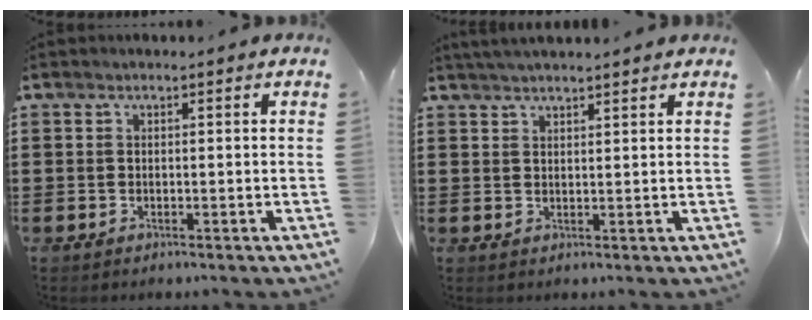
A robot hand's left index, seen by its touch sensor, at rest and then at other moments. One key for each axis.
{"total": 2.1, "fx": 2.1, "fy": -0.1, "fz": 0.5, "tx": -0.012, "ty": 0.002, "tz": 0.040}